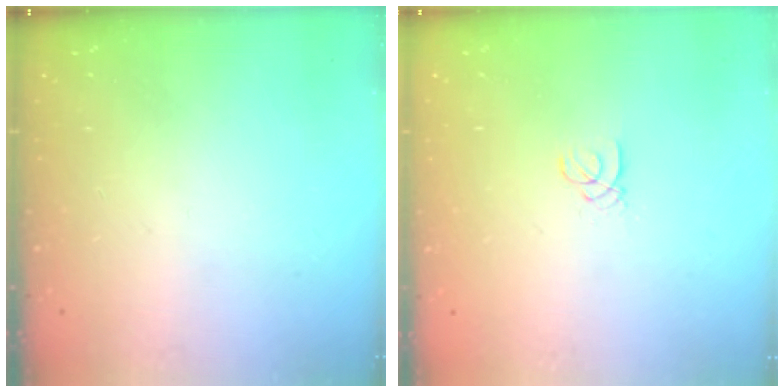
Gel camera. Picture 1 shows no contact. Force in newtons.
{"total": 1.4, "press": 1.4, "slide": 0.1}